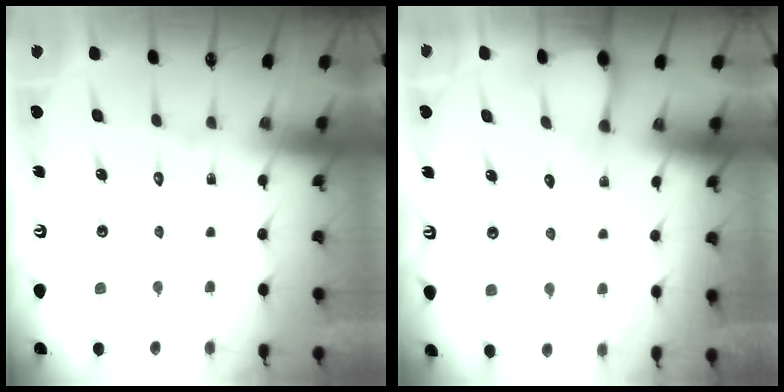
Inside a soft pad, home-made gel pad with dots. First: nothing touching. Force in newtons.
{"total": 5.5, "press": 5.5, "slide": 0.2}